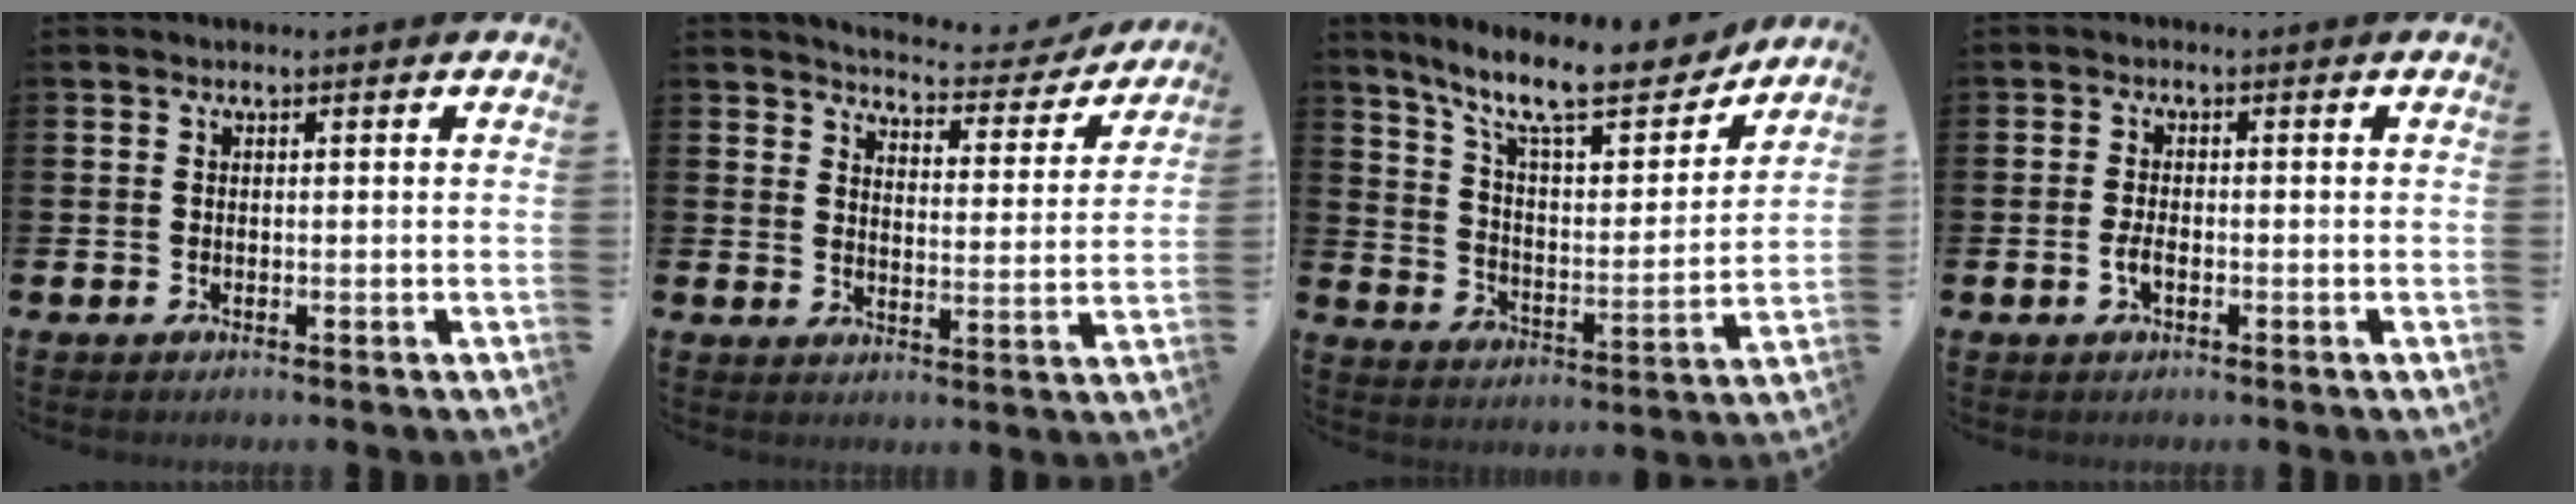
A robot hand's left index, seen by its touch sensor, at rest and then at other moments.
{"total": 5.1, "force": [5.0, 0.7, 0.6], "torque": [-0.022, -0.042, 0.081]}
{"total": 12.9, "force": [10.9, 3.0, 6.2], "torque": [-0.139, -0.067, 0.187]}
{"total": 1.8, "force": [-0.6, 0.8, 1.5], "torque": [-0.037, 0.005, -0.011]}